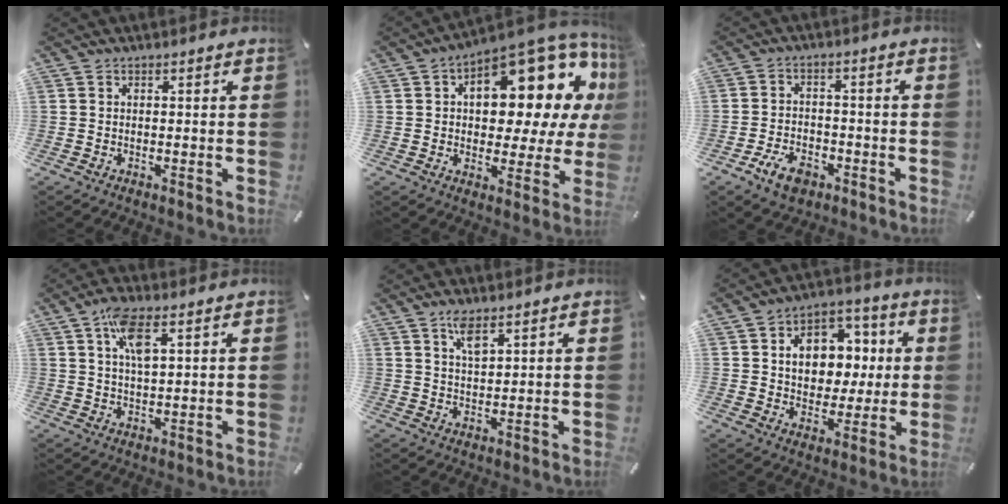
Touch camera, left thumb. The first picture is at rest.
{"total": 17.2, "force": [8.2, 8.6, 12.5], "torque": [-0.151, -0.079, 0.127]}
{"total": 6.9, "force": [-3.7, 4.5, 3.7], "torque": [-0.080, 0.017, -0.070]}
{"total": 7.5, "force": [3.4, 2.8, 6.1], "torque": [-0.120, 0.002, 0.058]}
{"total": 4.4, "force": [3.0, 1.4, 3.0], "torque": [-0.064, -0.001, 0.052]}
{"total": 11.5, "force": [1.0, 9.9, 5.8], "torque": [-0.083, 0.003, 0.023]}